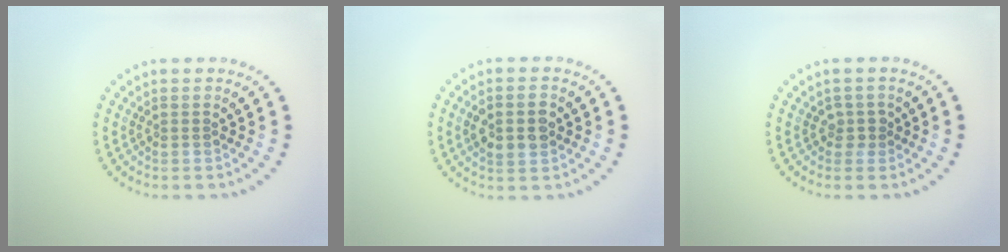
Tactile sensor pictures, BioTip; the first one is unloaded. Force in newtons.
{"total": 3.4, "press": 3.4, "slide": 0.2}
{"total": 1.2, "press": 0.9, "slide": 0.8}